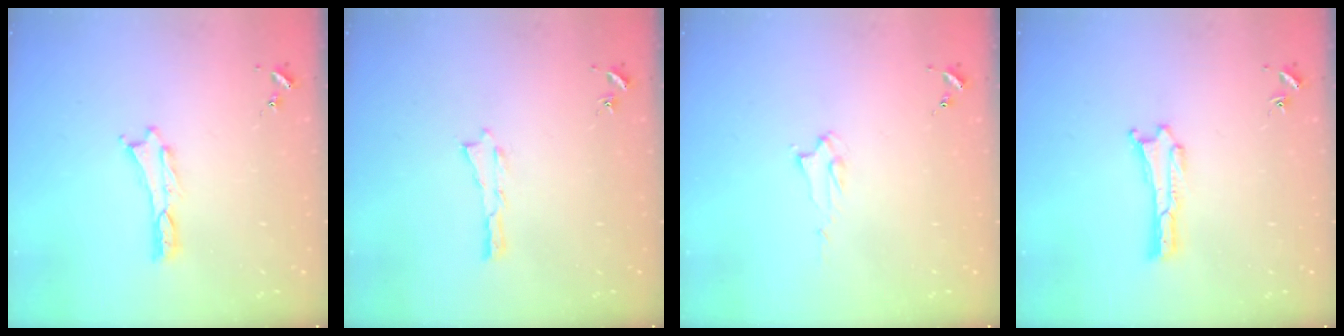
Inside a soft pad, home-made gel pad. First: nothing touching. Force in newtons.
{"total": 0.0}
{"total": 2.0, "press": 2.0, "slide": 0.2}
{"total": 0.0}